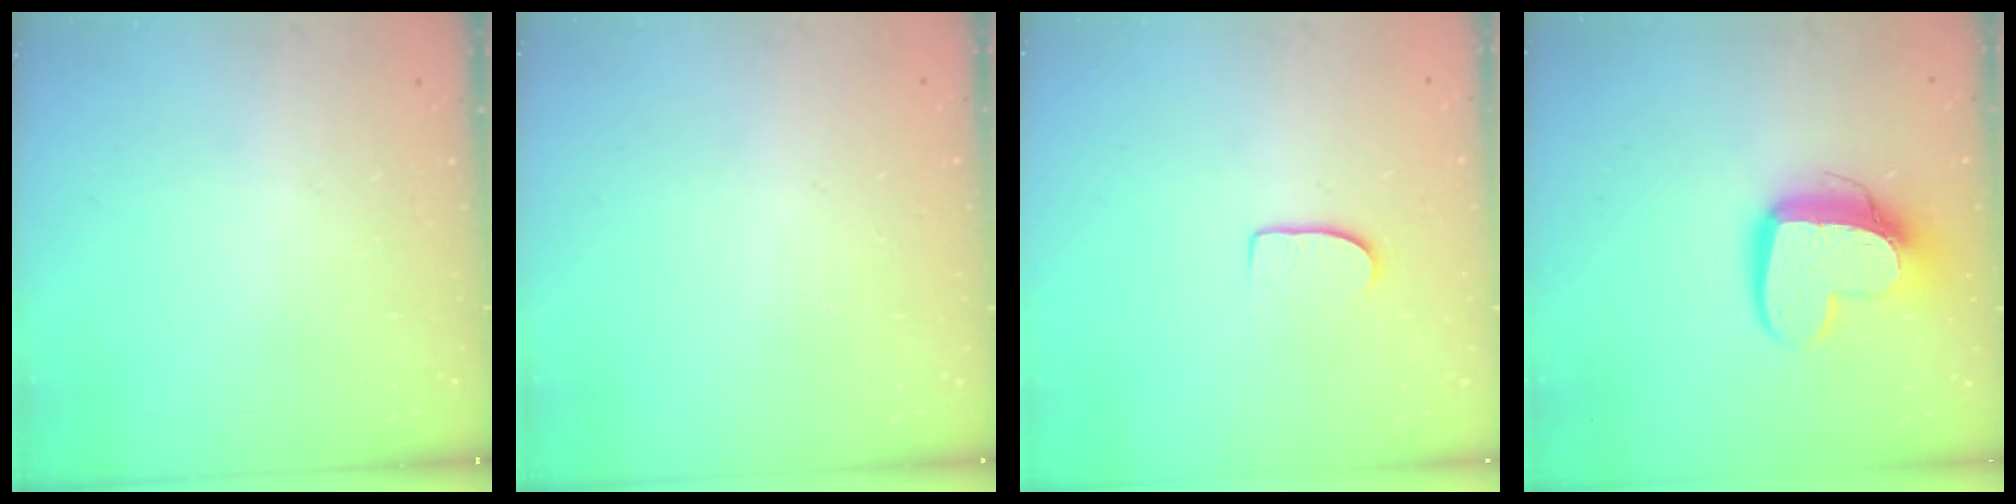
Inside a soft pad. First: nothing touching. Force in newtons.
{"total": 0.7, "press": 0.6, "slide": 0.3}
{"total": 5.8, "press": 5.8, "slide": 0.5}
{"total": 14.1, "press": 14.0, "slide": 1.2}